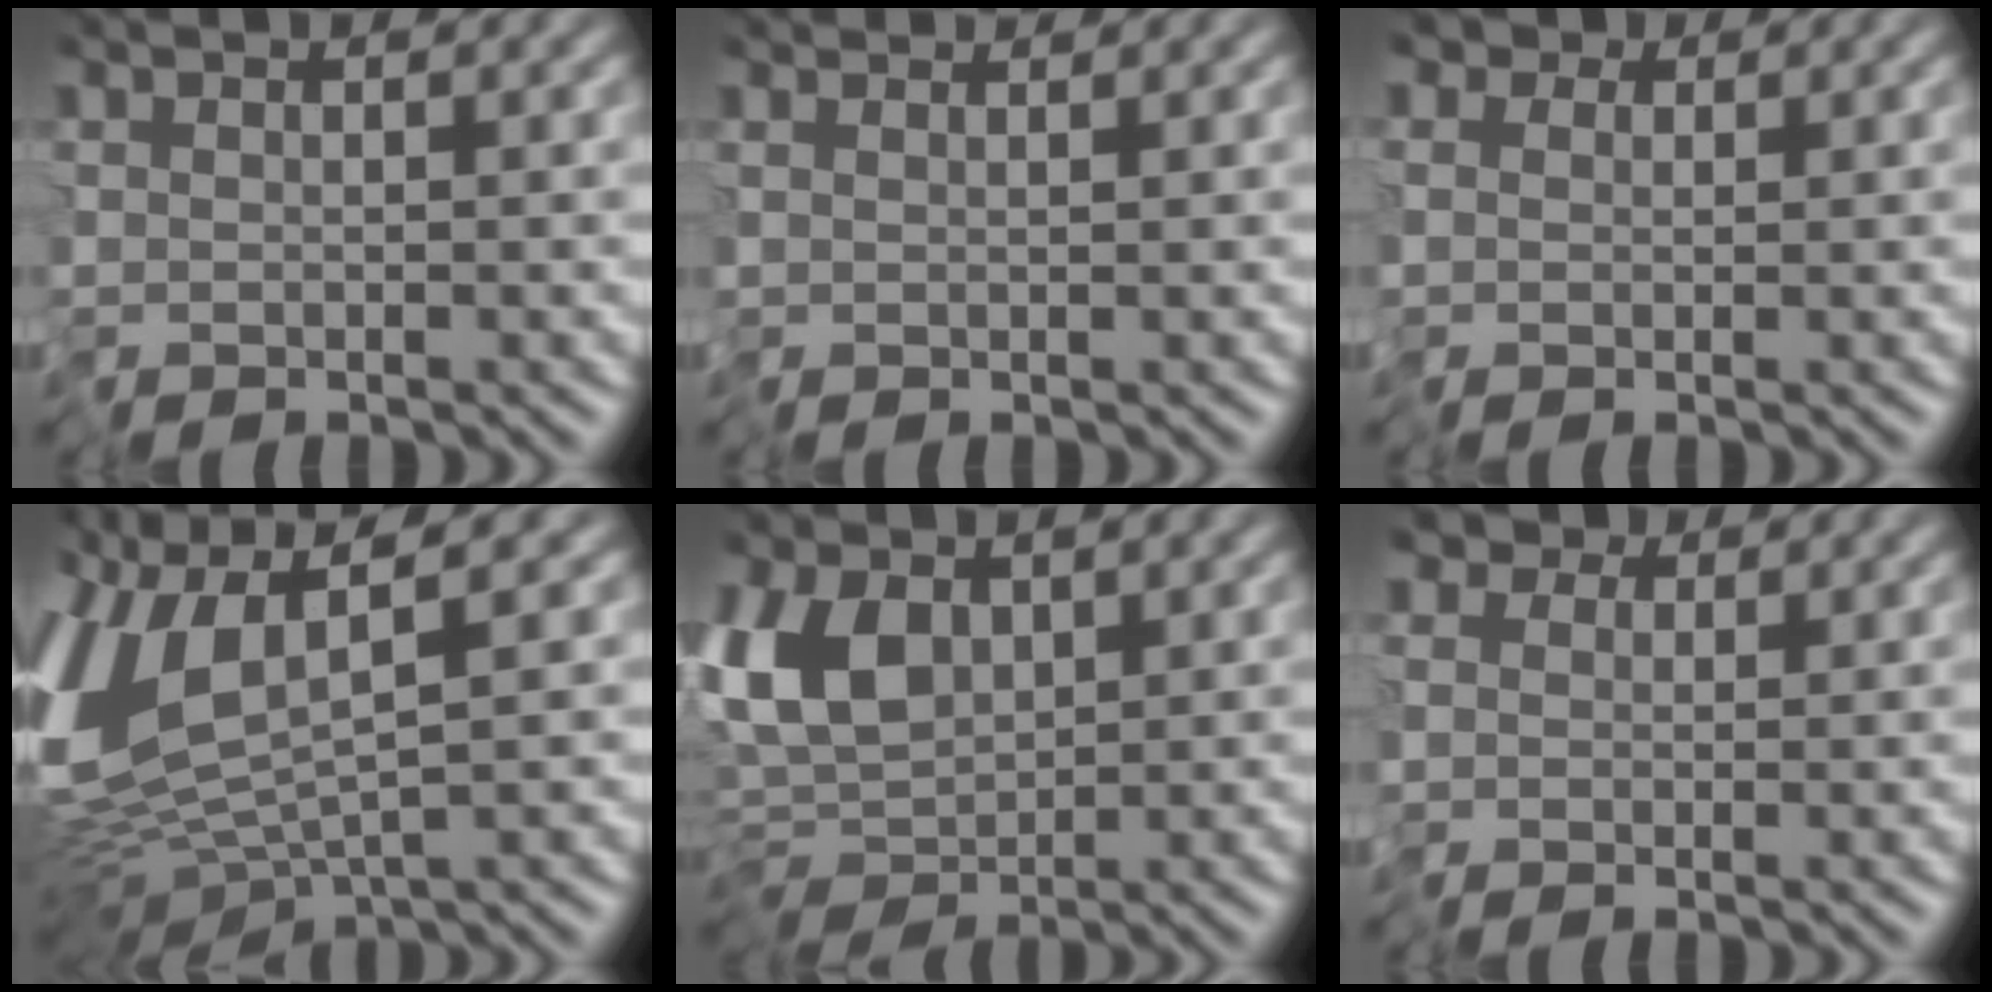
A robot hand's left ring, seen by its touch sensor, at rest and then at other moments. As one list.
[{"total": 1.9, "force": [1.8, 0.3, 0.6], "torque": [-0.021, 0.008, 0.024]}, {"total": 2.5, "force": [0.7, 2.3, 0.7], "torque": [-0.024, 0.002, 0.003]}, {"total": 11.9, "force": [1.9, 5.6, 10.3], "torque": [-0.250, -0.001, 0.043]}, {"total": 5.9, "force": [-0.3, 3.8, 4.5], "torque": [-0.086, -0.001, -0.019]}, {"total": 3.2, "force": [1.0, 2.8, 1.1], "torque": [-0.035, 0.003, 0.010]}]